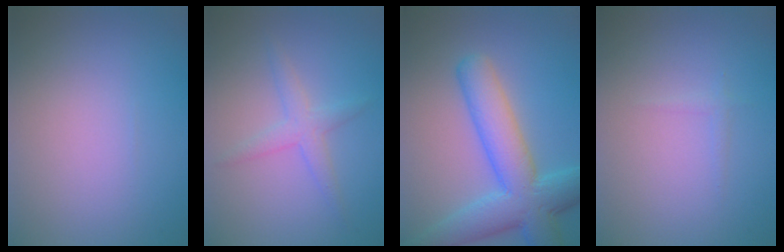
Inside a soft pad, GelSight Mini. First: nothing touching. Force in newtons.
{"total": 2.2, "press": 2.2, "slide": 0.1}
{"total": 7.0, "press": 7.0, "slide": 0.6}
{"total": 0.6, "press": 0.6, "slide": 0.0}